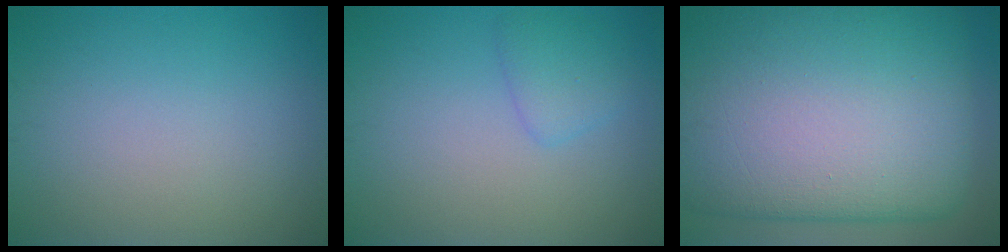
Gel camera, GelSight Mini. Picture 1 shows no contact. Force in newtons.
{"total": 1.9, "press": 1.9, "slide": 0.2}
{"total": 22.9, "press": 22.9, "slide": 0.5}